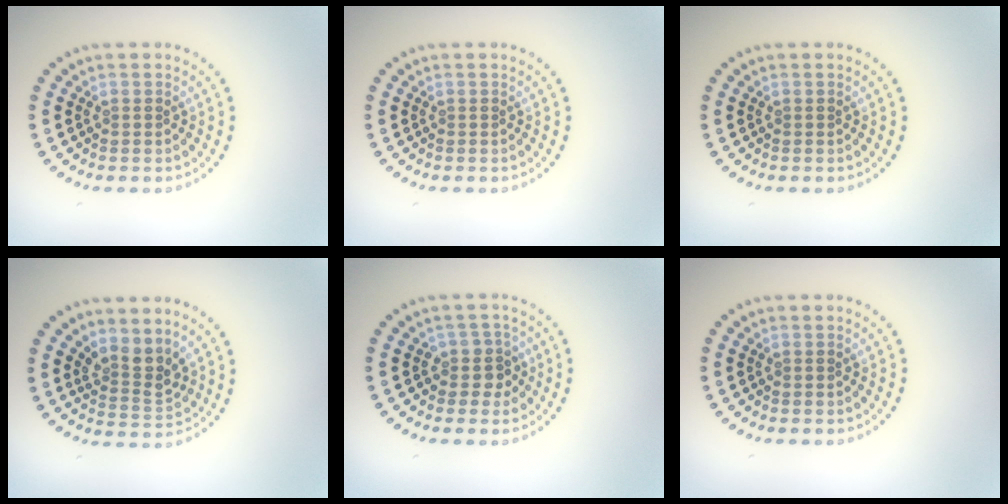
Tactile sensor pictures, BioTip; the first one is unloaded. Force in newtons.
{"total": 0.0}
{"total": 0.0}
{"total": 2.7, "press": 1.9, "slide": 1.8}
{"total": 2.2, "press": 1.8, "slide": 1.2}
{"total": 0.0}